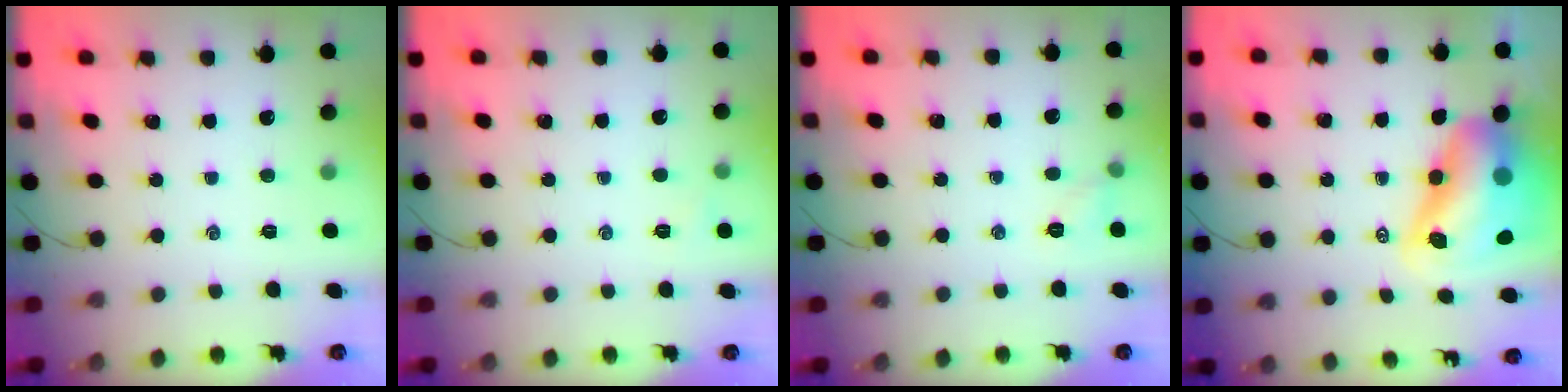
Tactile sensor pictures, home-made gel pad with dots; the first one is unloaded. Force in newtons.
{"total": 3.5, "press": 3.4, "slide": 0.9}
{"total": 5.7, "press": 5.5, "slide": 1.4}
{"total": 15.7, "press": 15.0, "slide": 4.4}